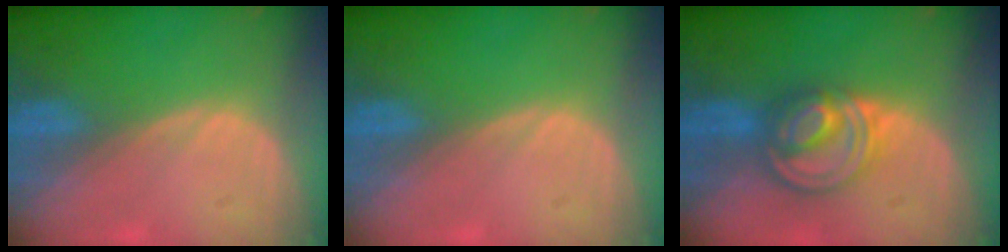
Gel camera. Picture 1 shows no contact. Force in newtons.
{"total": 0.0}
{"total": 7.7, "press": 6.7, "slide": 3.9}